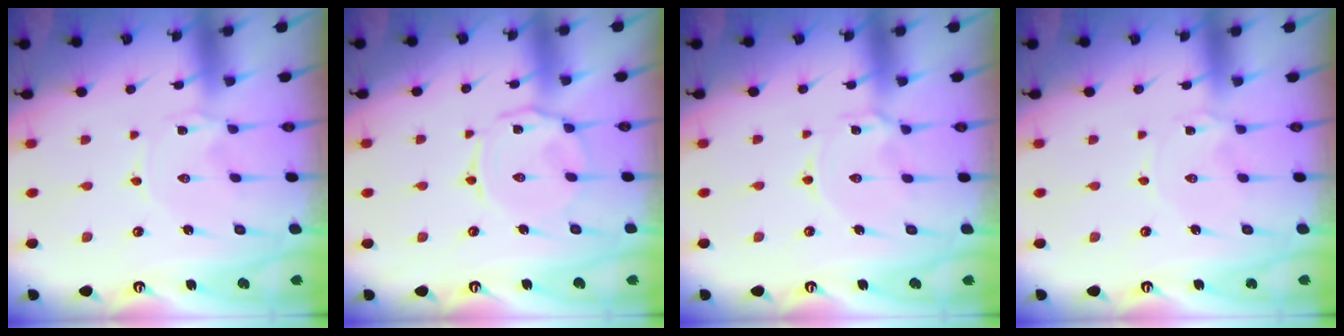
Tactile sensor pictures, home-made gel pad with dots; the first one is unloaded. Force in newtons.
{"total": 6.7, "press": 6.7, "slide": 0.7}
{"total": 2.5, "press": 2.4, "slide": 0.4}
{"total": 2.6, "press": 2.6, "slide": 0.4}